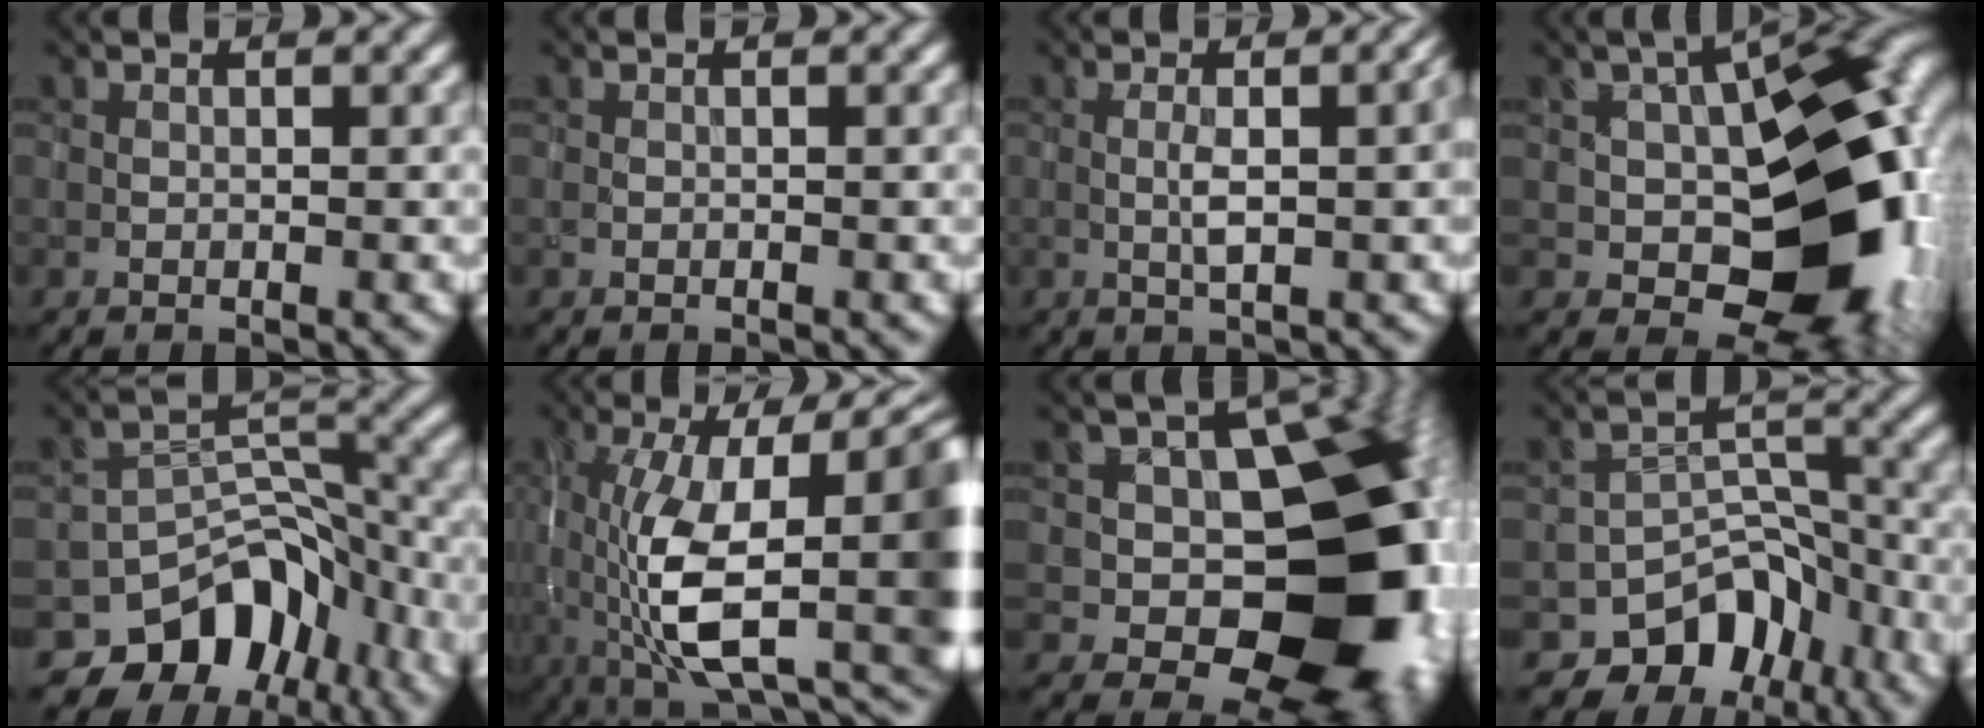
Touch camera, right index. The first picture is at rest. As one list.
[{"total": 0.0}, {"total": 3.7, "force": [-0.1, 0.7, 3.7], "torque": [-0.068, 0.007, -0.006]}, {"total": 17.9, "force": [-1.0, 11.1, 14.0], "torque": [-0.151, -0.003, -0.003]}, {"total": 9.0, "force": [-5.7, 5.9, 3.7], "torque": [-0.036, -0.006, -0.093]}, {"total": 16.3, "force": [-1.7, 6.8, 14.7], "torque": [-0.234, -0.014, -0.009]}, {"total": 16.9, "force": [-1.6, 11.2, 12.6], "torque": [-0.110, 0.020, -0.021]}, {"total": 7.9, "force": [-5.9, 4.8, 2.3], "torque": [-0.009, -0.005, -0.082]}]